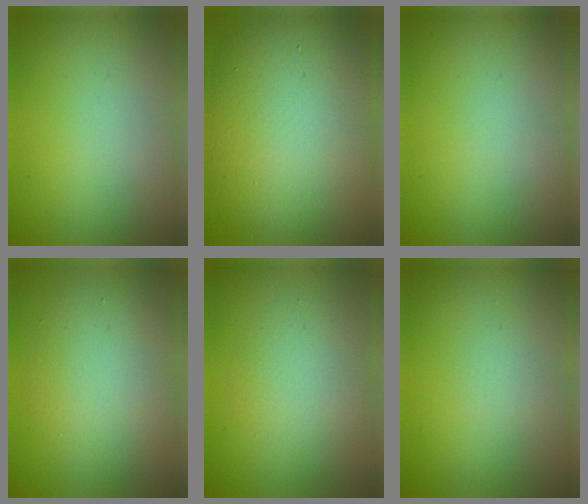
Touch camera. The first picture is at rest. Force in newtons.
{"total": 14.6, "press": 14.6, "slide": 0.9}
{"total": 0.0}
{"total": 5.3, "press": 5.3, "slide": 0.4}
{"total": 3.5, "press": 3.5, "slide": 0.2}
{"total": 0.5, "press": 0.5, "slide": 0.0}